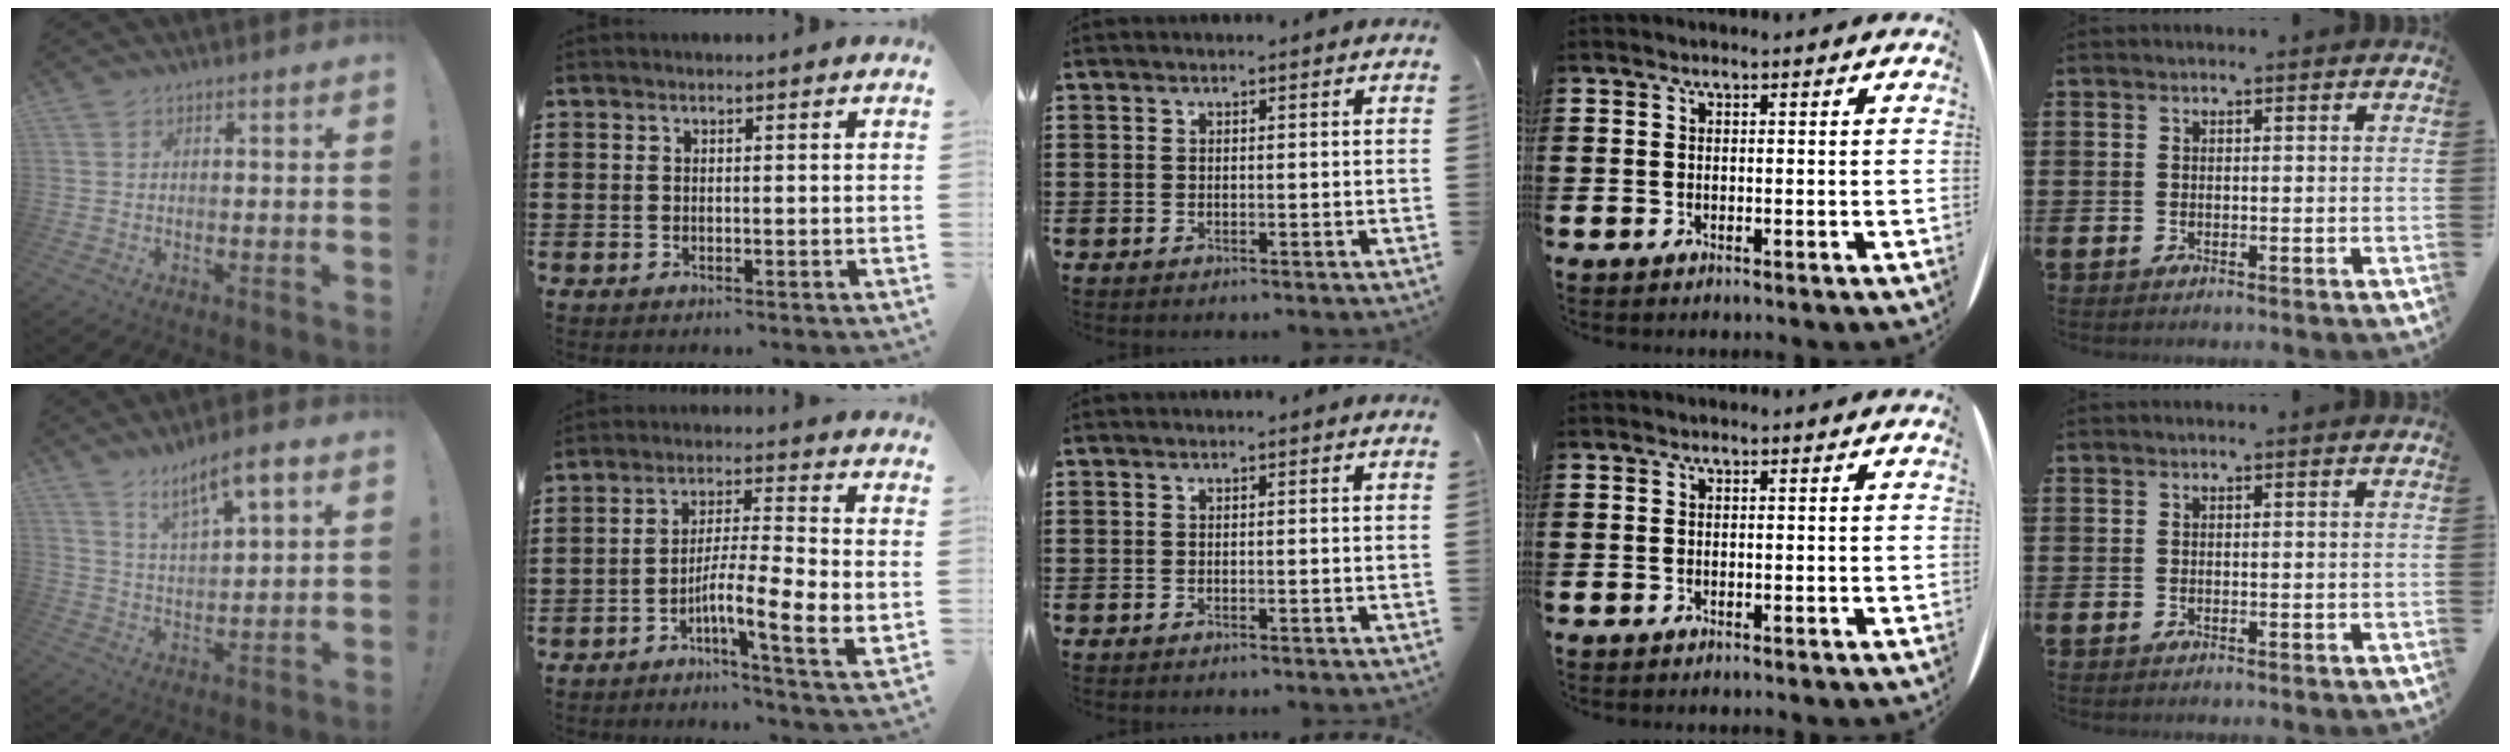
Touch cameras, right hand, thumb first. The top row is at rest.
{"thumb": {"total": 9.2, "force": [6.2, 2.2, 6.5], "torque": [-0.106, -0.031, 0.105]}, "index": {"total": 8.8, "force": [-2.8, 1.0, 8.2], "torque": [-0.139, -0.012, -0.054]}}